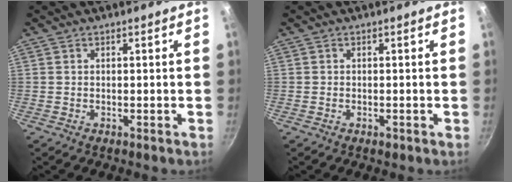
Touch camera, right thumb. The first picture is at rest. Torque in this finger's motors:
{"motor_torque": [0.24, -0.03, 0.39, -0.13, -0.04]}